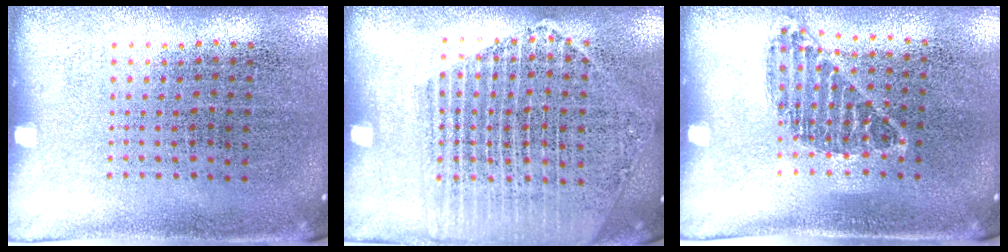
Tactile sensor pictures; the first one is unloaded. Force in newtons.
{"total": 1.8, "press": 1.7, "slide": 0.6}
{"total": 1.0, "press": 0.8, "slide": 0.5}